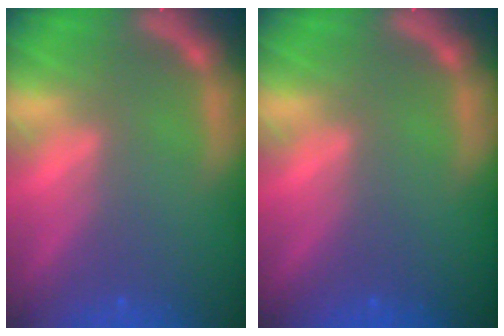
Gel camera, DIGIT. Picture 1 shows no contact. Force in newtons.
{"total": 0.0}